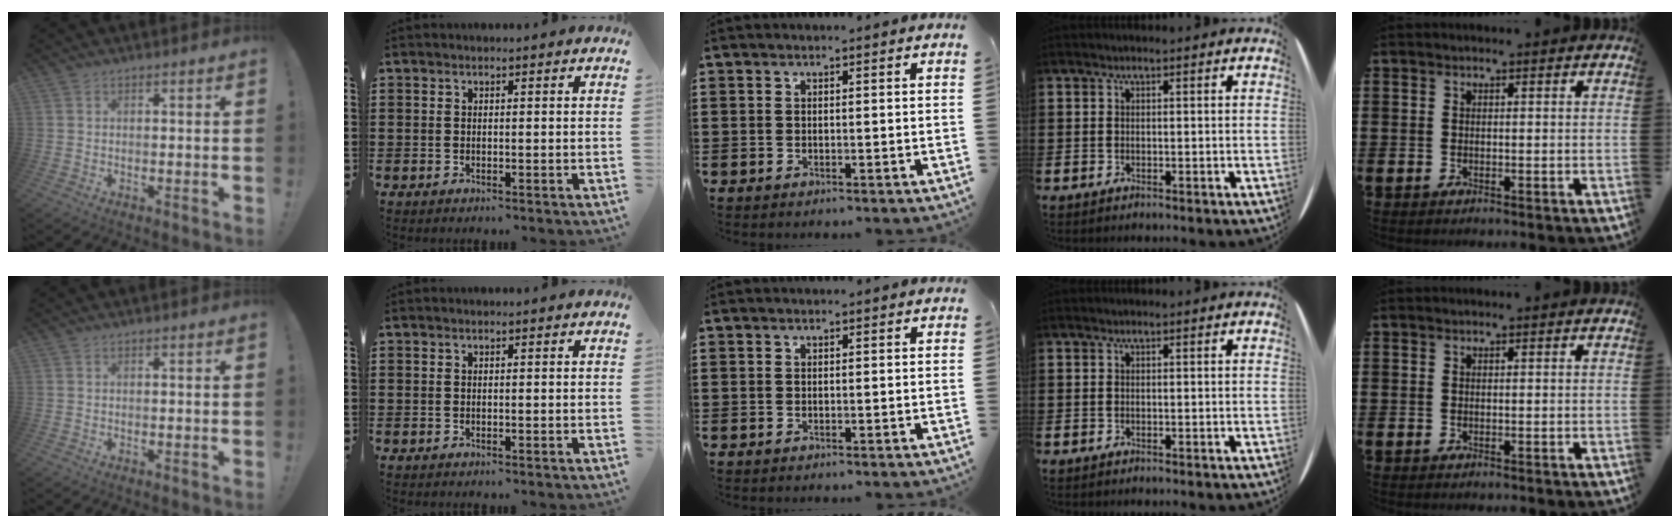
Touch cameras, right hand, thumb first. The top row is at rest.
{}